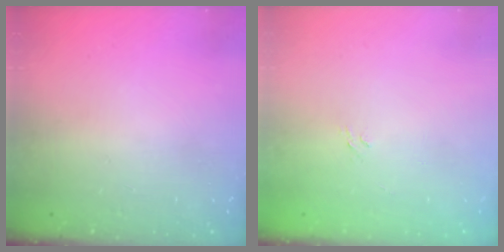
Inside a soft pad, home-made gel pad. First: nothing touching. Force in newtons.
{"total": 2.7, "press": 2.4, "slide": 1.1}